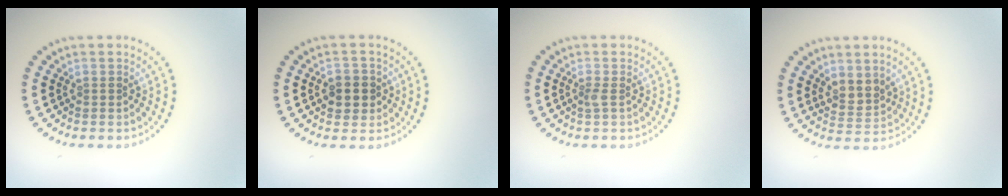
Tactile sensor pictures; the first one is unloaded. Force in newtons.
{"total": 2.5, "press": 2.5, "slide": 0.6}
{"total": 0.7, "press": 0.6, "slide": 0.4}
{"total": 2.3, "press": 1.9, "slide": 1.3}